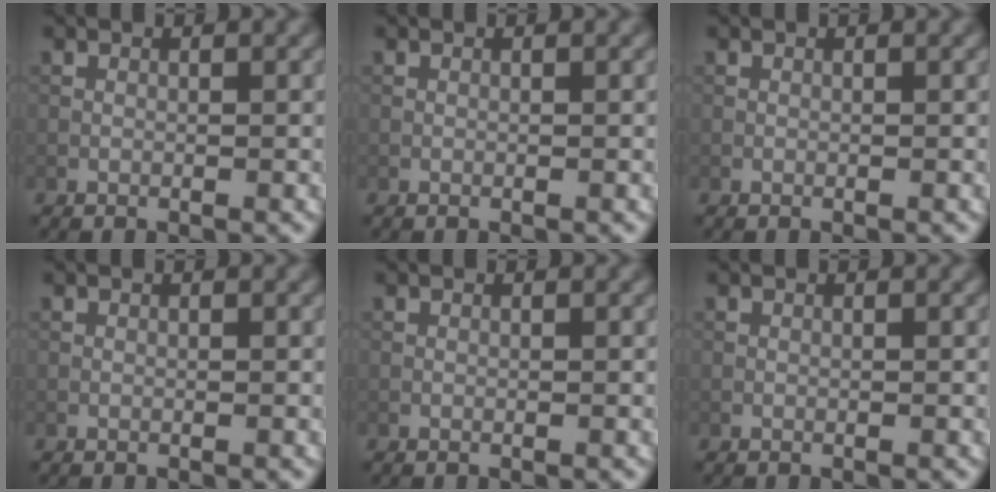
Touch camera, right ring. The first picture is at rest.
{"total": 0.0}
{"total": 0.0}
{"total": 0.0}
{"total": 0.0}
{"total": 0.0}